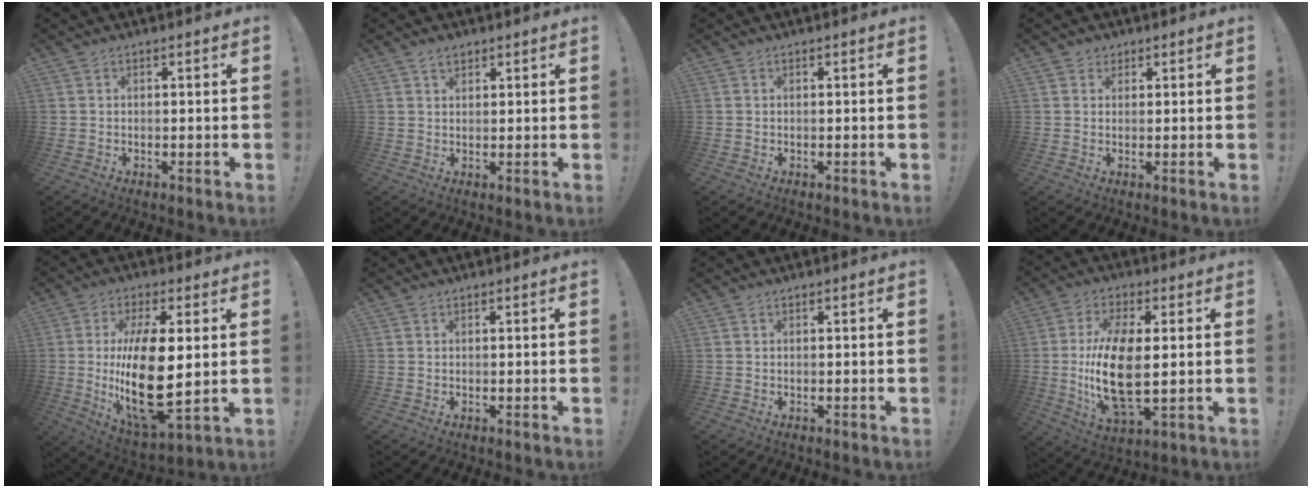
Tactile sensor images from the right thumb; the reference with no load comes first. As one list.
[{"total": 2.4, "force": [1.7, 1.4, 1.0], "torque": [-0.010, -0.007, 0.030]}, {"total": 0.0}, {"total": 2.1, "force": [1.2, 1.7, 0.4], "torque": [0.006, -0.006, 0.018]}, {"total": 21.0, "force": [0.9, 8.3, 19.2], "torque": [-0.362, -0.029, 0.015]}, {"total": 0.0}, {"total": 0.0}, {"total": 17.0, "force": [0.2, 7.1, 15.4], "torque": [-0.321, -0.022, 0.002]}]